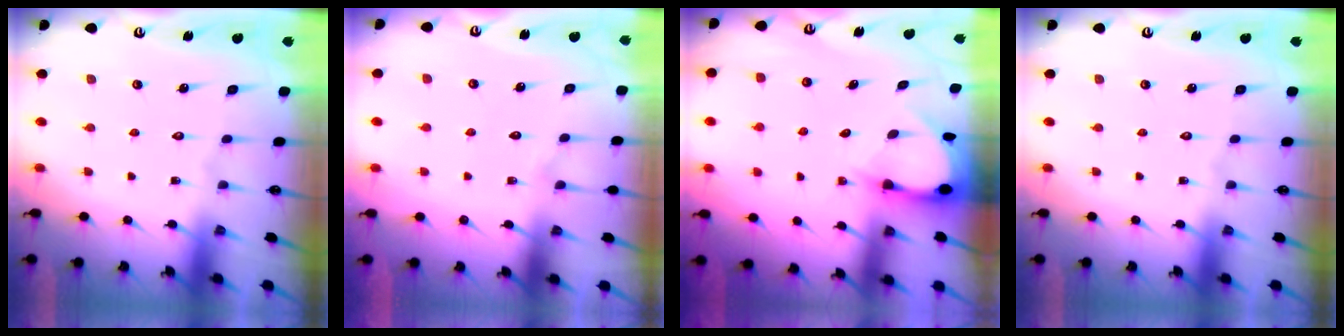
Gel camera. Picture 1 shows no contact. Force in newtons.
{"total": 3.5, "press": 3.5, "slide": 0.4}
{"total": 2.6, "press": 2.5, "slide": 0.4}
{"total": 0.0}